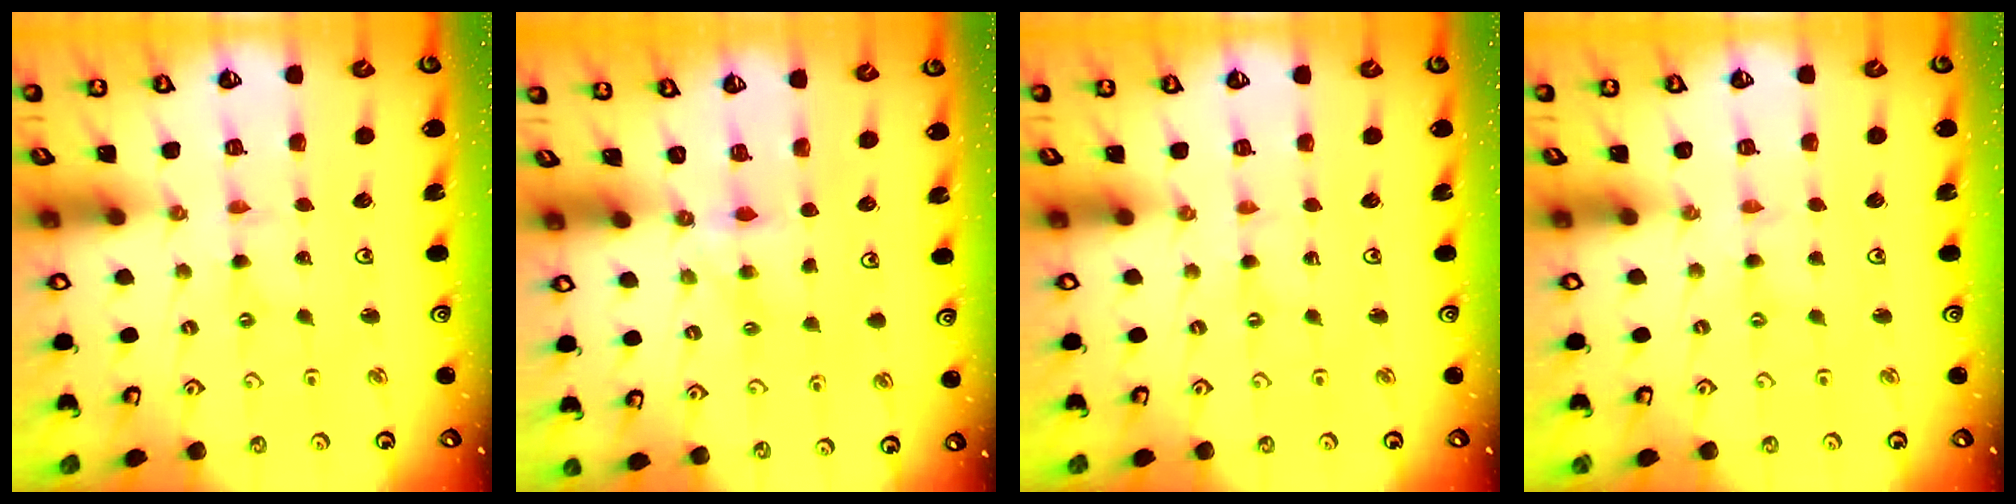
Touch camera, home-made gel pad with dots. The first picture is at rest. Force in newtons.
{"total": 4.3, "press": 4.3, "slide": 0.4}
{"total": 0.0}
{"total": 0.0}